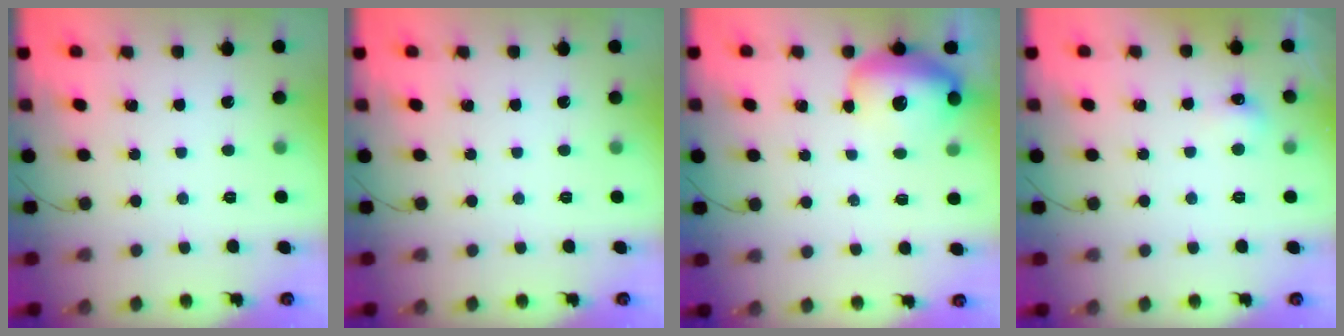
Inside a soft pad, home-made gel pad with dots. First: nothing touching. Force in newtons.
{"total": 0.0}
{"total": 19.2, "press": 15.6, "slide": 11.2}
{"total": 4.9, "press": 4.8, "slide": 0.9}